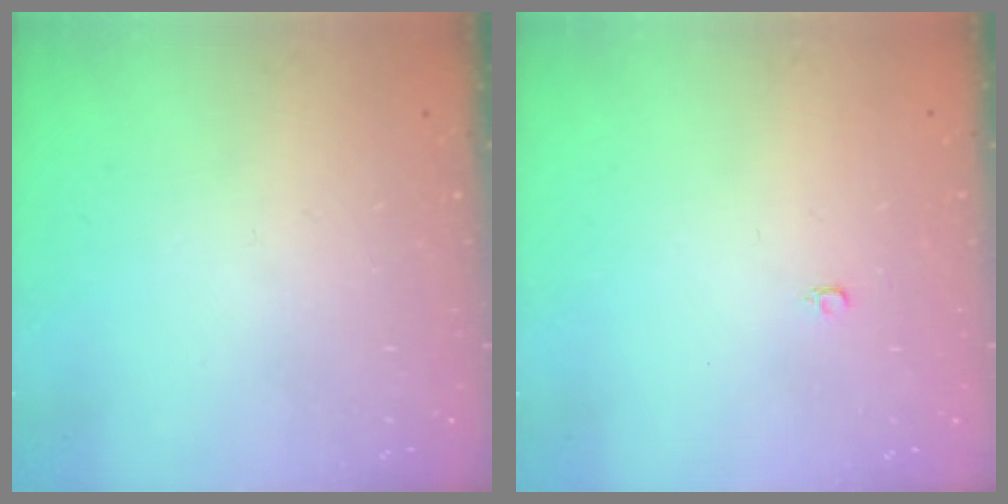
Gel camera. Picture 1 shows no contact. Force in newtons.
{"total": 2.4, "press": 2.4, "slide": 0.2}